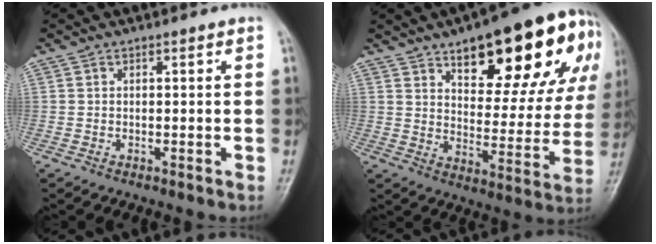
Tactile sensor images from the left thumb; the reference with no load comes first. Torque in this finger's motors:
{"motor_torque": [2.29, 2.28, 1.68, -1.09, 0.11]}